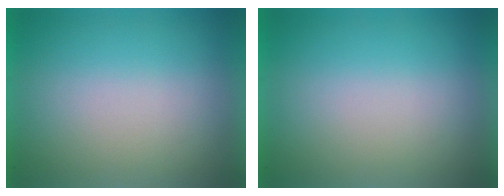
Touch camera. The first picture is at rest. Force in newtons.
{"total": 1.4}